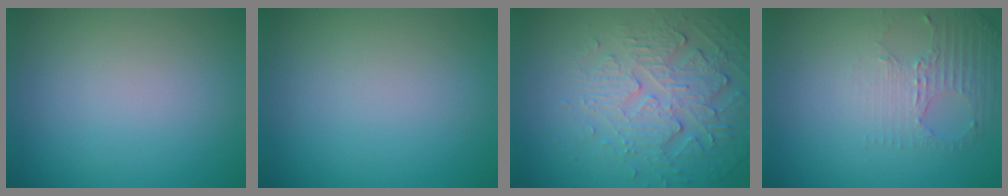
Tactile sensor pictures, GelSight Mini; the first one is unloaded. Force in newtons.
{"total": 0.0}
{"total": 5.7, "press": 3.7, "slide": 4.3}
{"total": 2.6, "press": 2.0, "slide": 1.7}